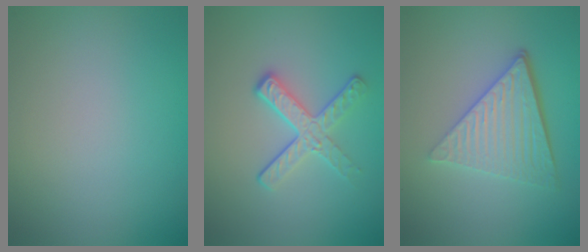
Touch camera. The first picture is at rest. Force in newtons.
{"total": 3.2, "press": 2.6, "slide": 1.9}
{"total": 5.7, "press": 3.9, "slide": 4.1}